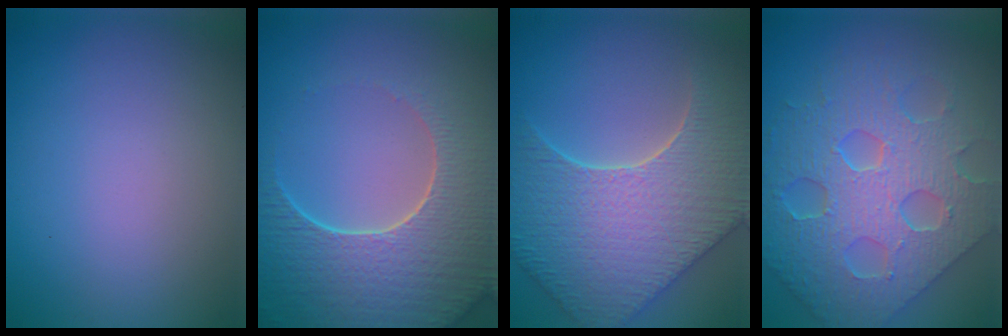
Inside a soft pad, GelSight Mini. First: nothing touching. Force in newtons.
{"total": 8.1, "press": 6.1, "slide": 5.3}
{"total": 8.5, "press": 7.2, "slide": 4.6}
{"total": 8.1, "press": 6.7, "slide": 4.6}